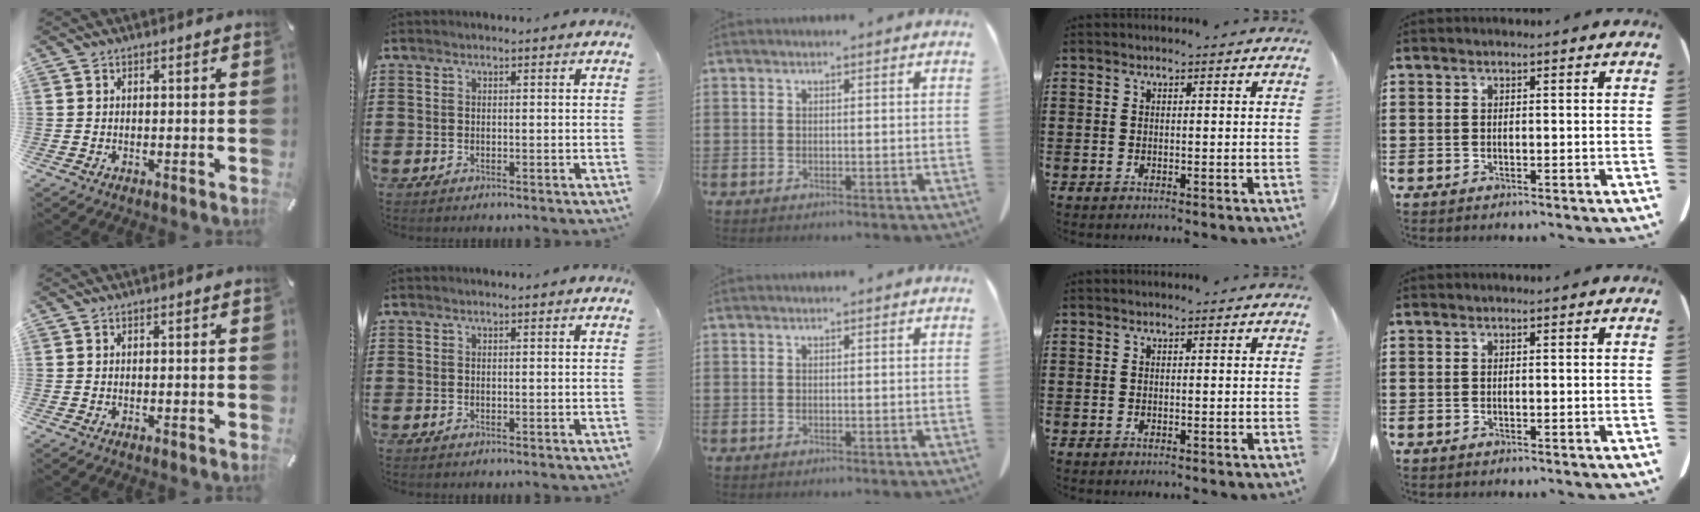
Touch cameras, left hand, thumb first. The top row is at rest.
{}